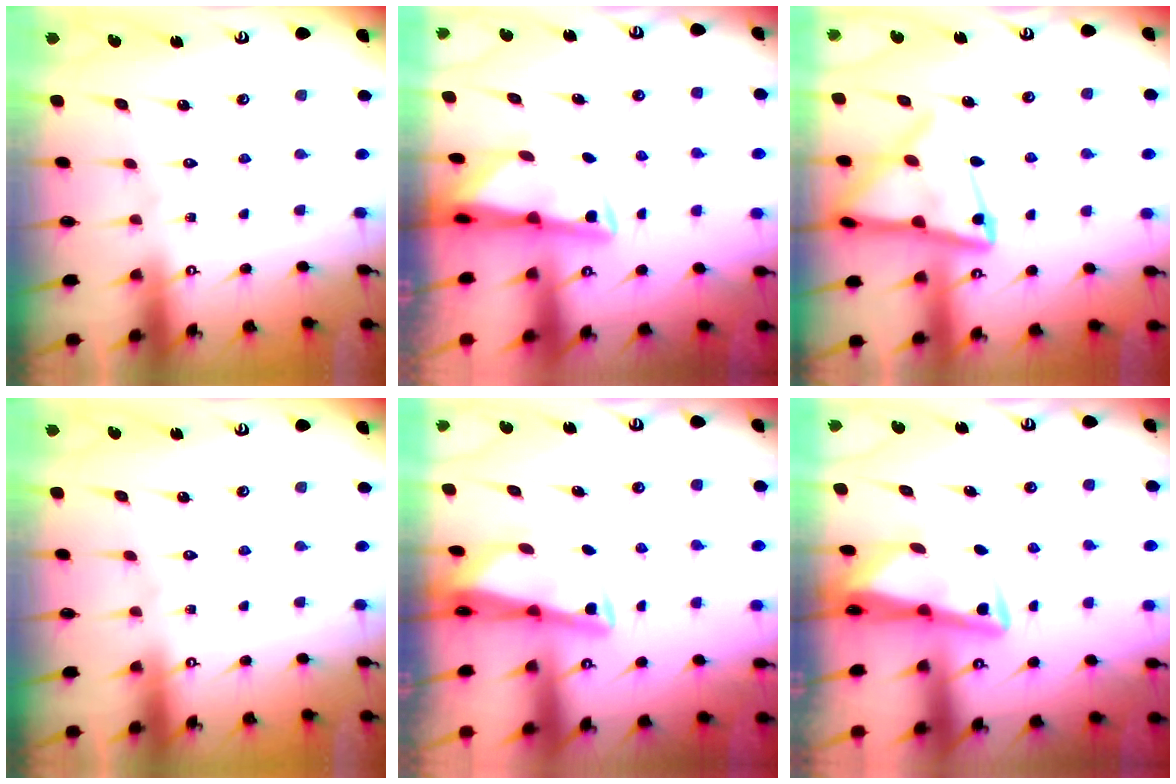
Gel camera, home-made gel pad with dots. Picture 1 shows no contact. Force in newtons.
{"total": 3.0, "press": 2.9, "slide": 0.7}
{"total": 14.6, "press": 14.5, "slide": 1.6}
{"total": 0.0}
{"total": 2.6, "press": 2.6, "slide": 0.5}
{"total": 3.8, "press": 3.7, "slide": 0.6}